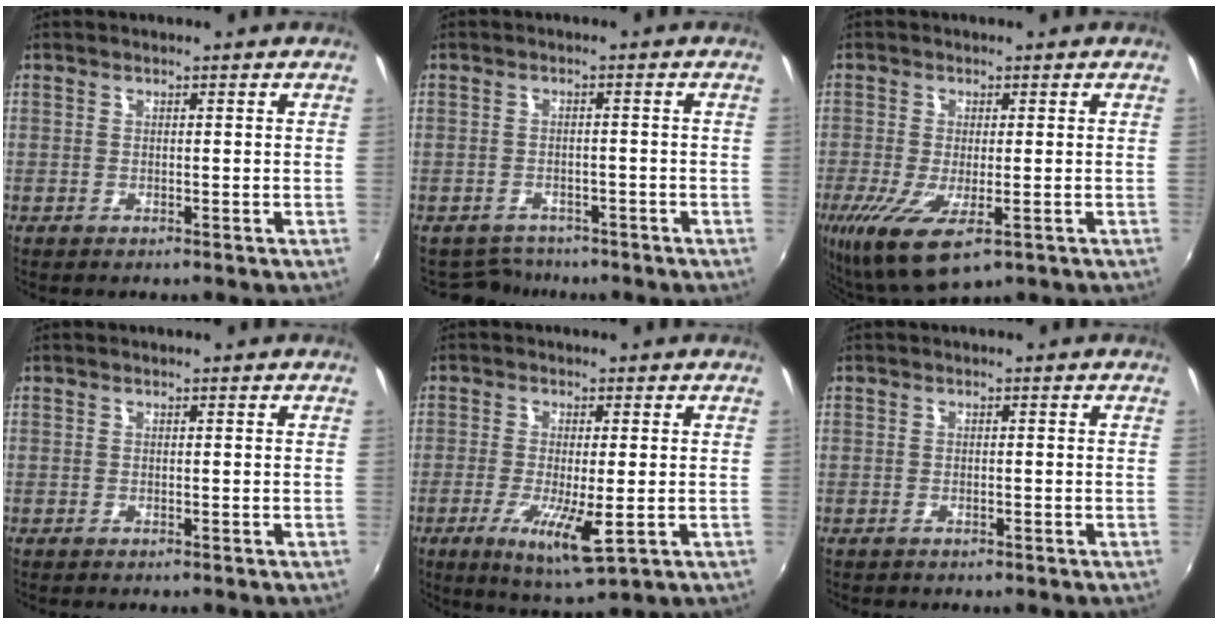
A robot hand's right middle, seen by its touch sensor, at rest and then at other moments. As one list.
[{"total": 5.4, "force": [-4.7, 2.7, 0.7], "torque": [-0.028, -0.001, -0.071]}, {"total": 10.6, "force": [-4.1, 4.0, 8.9], "torque": [-0.183, -0.044, -0.065]}, {"total": 0.0}, {"total": 11.2, "force": [-4.3, 2.3, 10.1], "torque": [-0.198, -0.031, -0.073]}, {"total": 0.9, "force": [-0.5, 0.7, 0.1], "torque": [-0.002, 0.000, -0.008]}]